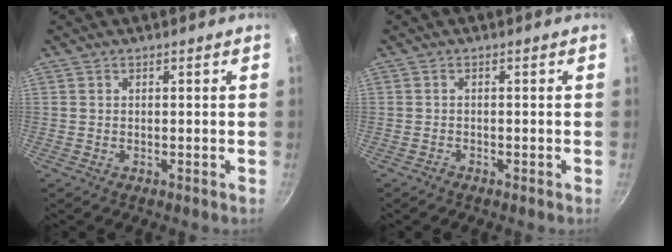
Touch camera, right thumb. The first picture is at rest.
{"total": 0.6, "force": [-0.5, 0.1, 0.1], "torque": [-0.011, 0.007, -0.010]}